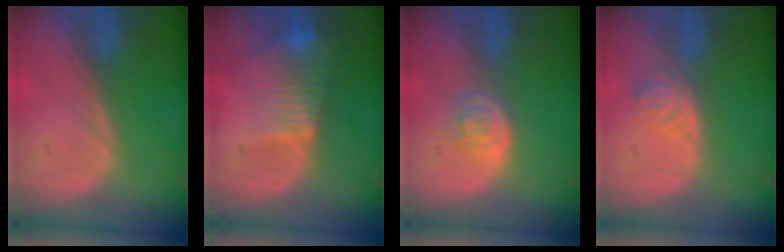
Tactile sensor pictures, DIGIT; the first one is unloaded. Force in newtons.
{"total": 7.8, "press": 6.7, "slide": 4.1}
{"total": 3.3, "press": 3.2, "slide": 0.6}
{"total": 4.0, "press": 3.5, "slide": 2.0}